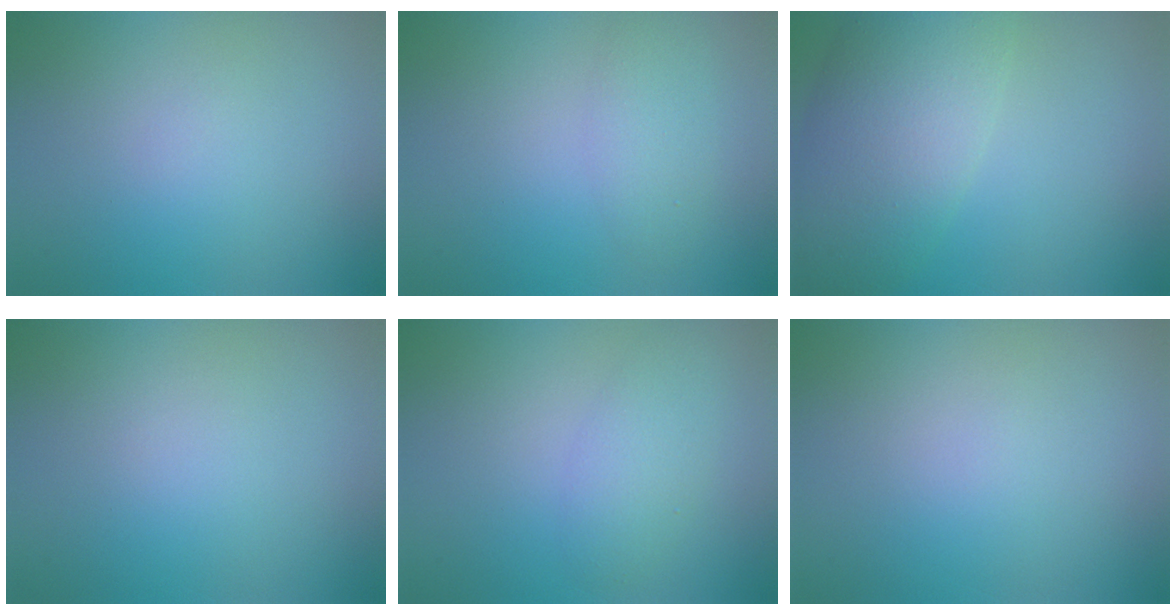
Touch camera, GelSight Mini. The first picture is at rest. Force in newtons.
{"total": 2.2, "press": 2.2, "slide": 0.1}
{"total": 7.6, "press": 7.6, "slide": 0.7}
{"total": 0.0}
{"total": 2.4, "press": 2.4, "slide": 0.2}
{"total": 0.0}